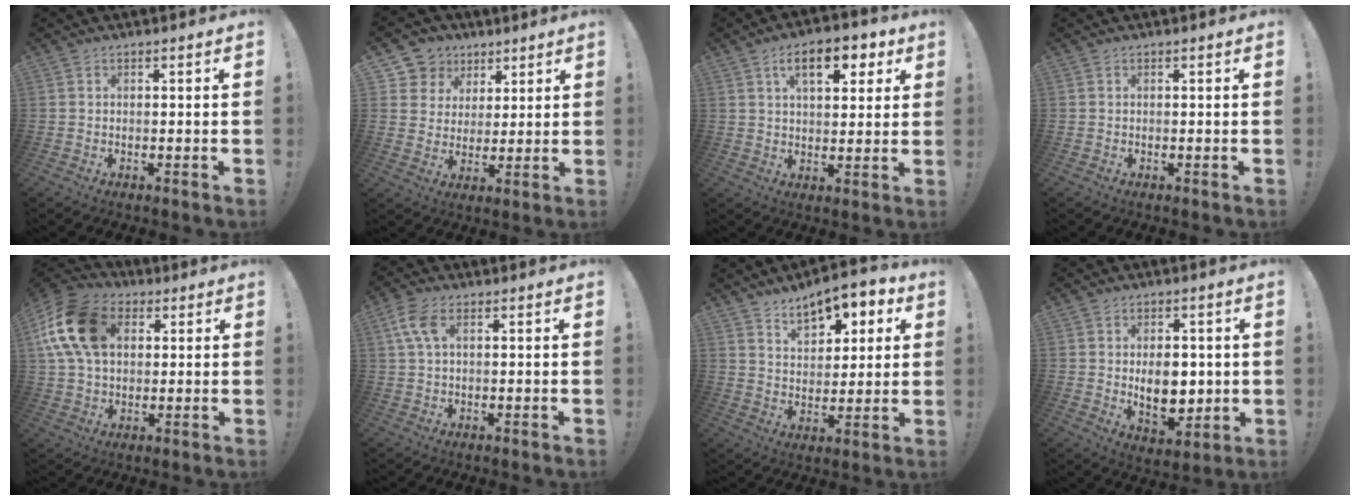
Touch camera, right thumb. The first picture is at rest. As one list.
[{"total": 7.1, "force": [2.6, 6.5, 1.1], "torque": [-0.017, -0.017, 0.055]}, {"total": 11.5, "force": [5.0, 5.5, 8.8], "torque": [-0.115, -0.009, 0.081]}, {"total": 0.0}, {"total": 17.9, "force": [5.0, 12.7, 11.6], "torque": [-0.208, -0.002, 0.099]}, {"total": 6.2, "force": [1.9, 3.1, 5.0], "torque": [-0.109, 0.008, 0.038]}, {"total": 10.7, "force": [7.1, 5.8, 5.4], "torque": [-0.078, -0.046, 0.130]}, {"total": 10.2, "force": [0.2, 7.1, 7.3], "torque": [-0.094, -0.005, 0.007]}]